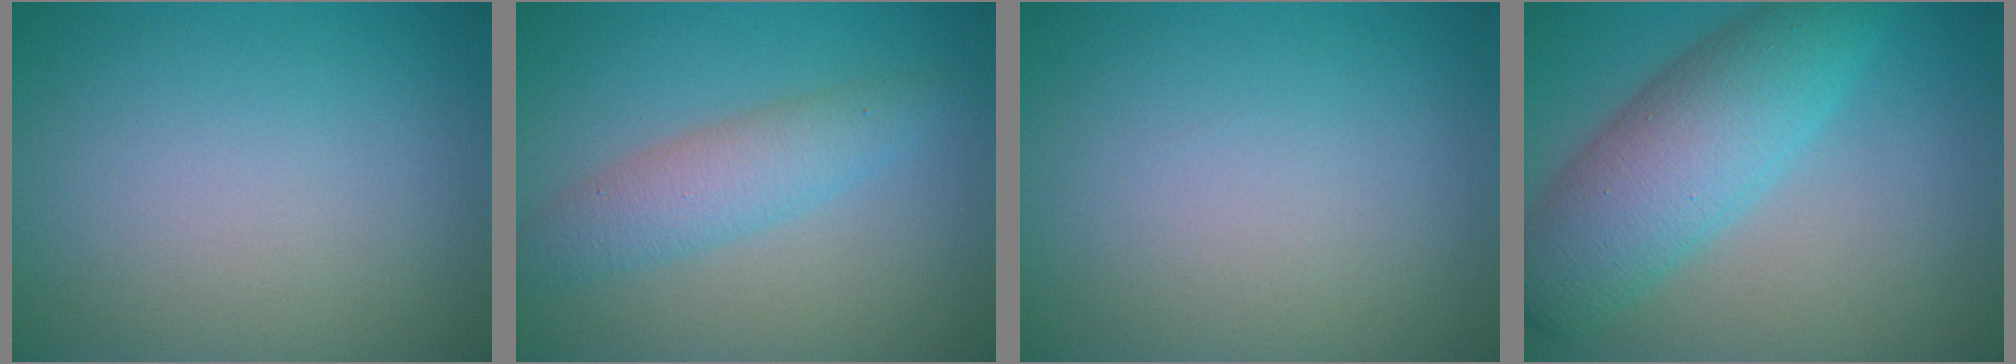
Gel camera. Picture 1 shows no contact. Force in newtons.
{"total": 3.7, "press": 3.7, "slide": 0.1}
{"total": 0.0}
{"total": 7.9, "press": 7.9, "slide": 0.2}